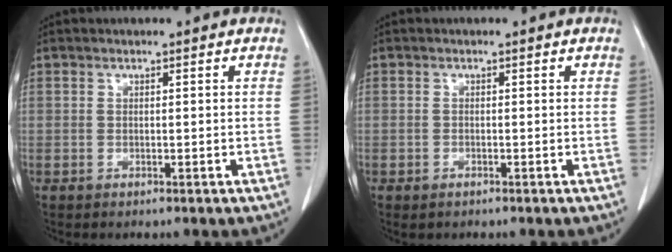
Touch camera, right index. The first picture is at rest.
{"total": 0.7, "force": [-0.5, 0.3, 0.3], "torque": [-0.008, 0.000, -0.006]}